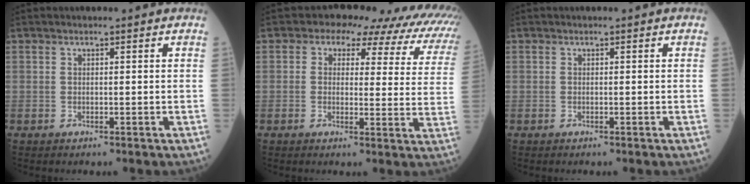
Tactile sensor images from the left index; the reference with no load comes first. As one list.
[{"total": 15.5, "force": [11.9, 7.2, 6.8], "torque": [-0.059, 0.017, 0.107]}, {"total": 0.0}]